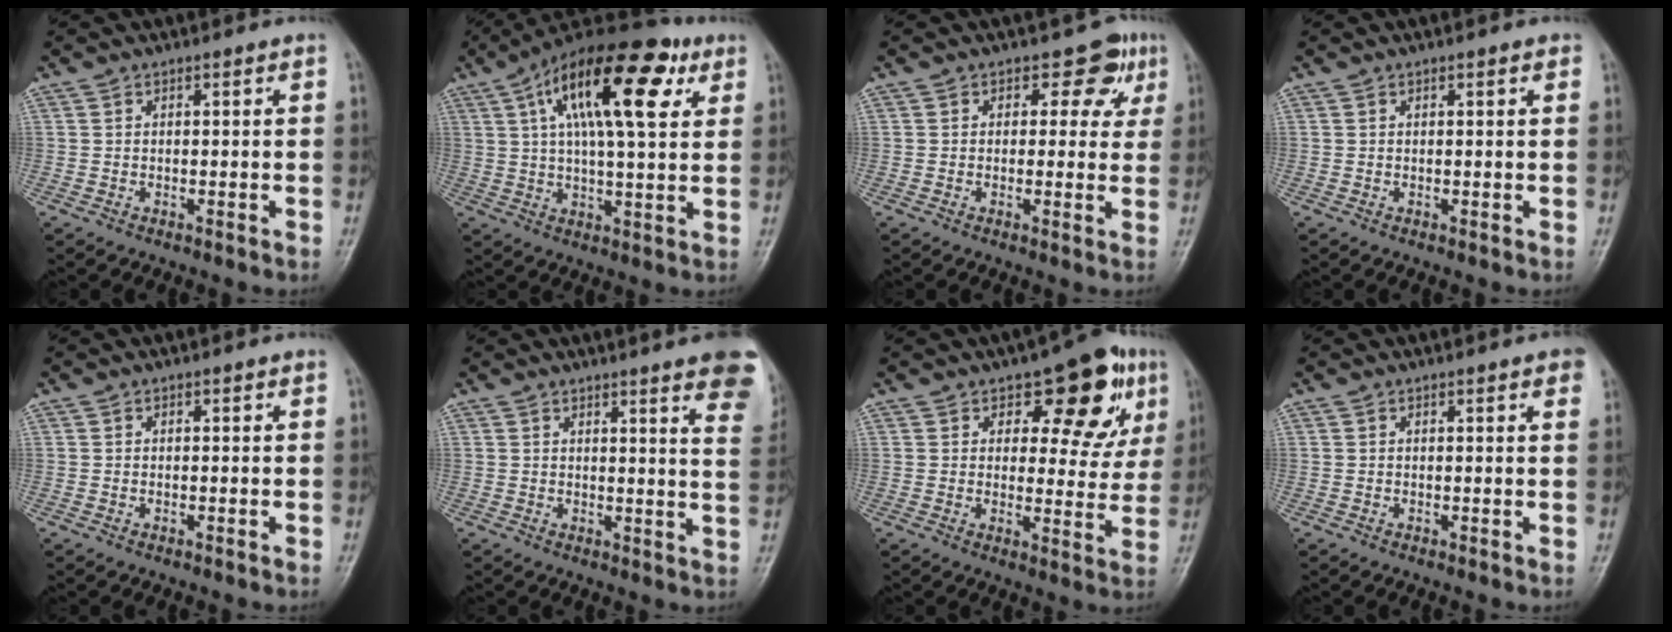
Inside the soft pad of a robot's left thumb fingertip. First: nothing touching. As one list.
[{"total": 21.4, "force": [8.2, 8.0, 18.1], "torque": [-0.280, 0.009, 0.125]}, {"total": 5.5, "force": [2.4, 4.1, 2.7], "torque": [0.012, -0.001, 0.019]}, {"total": 0.8, "force": [0.4, 0.2, 0.7], "torque": [-0.010, 0.001, 0.003]}, {"total": 0.0}, {"total": 13.9, "force": [9.1, 2.1, 10.3], "torque": [-0.105, -0.034, 0.088]}, {"total": 13.4, "force": [6.3, 7.0, 9.5], "torque": [-0.061, -0.020, 0.079]}, {"total": 2.8, "force": [1.6, 0.5, 2.2], "torque": [-0.021, 0.001, 0.015]}]